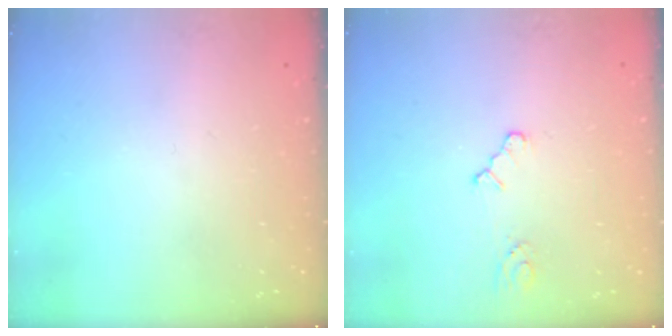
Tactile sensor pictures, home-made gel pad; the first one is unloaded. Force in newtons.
{"total": 2.6, "press": 2.6, "slide": 0.4}